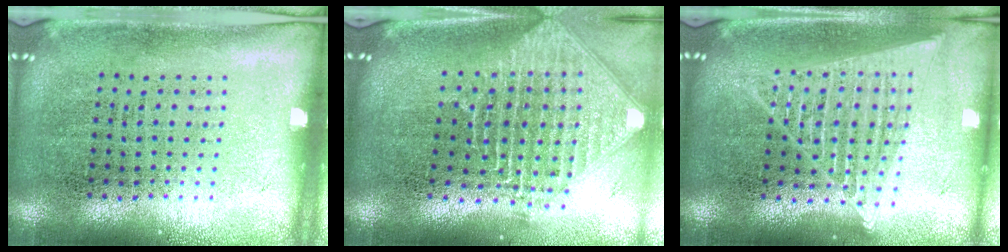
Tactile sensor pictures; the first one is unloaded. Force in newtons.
{"total": 2.4, "press": 1.8, "slide": 1.6}
{"total": 1.8, "press": 1.6, "slide": 0.8}